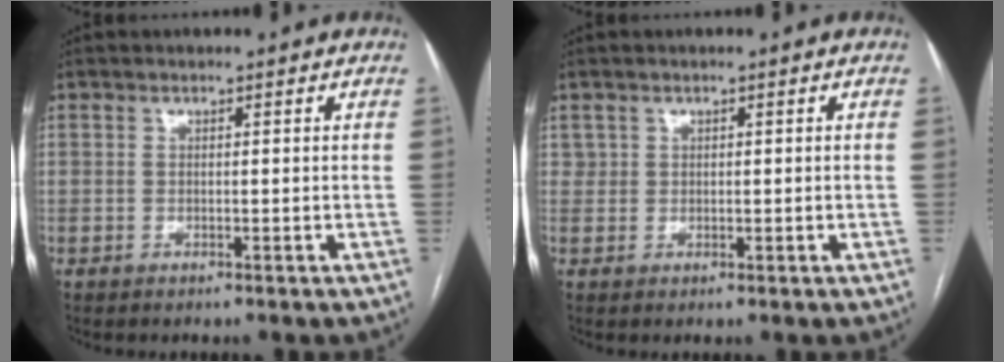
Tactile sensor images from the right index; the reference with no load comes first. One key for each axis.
{"total": 1.1, "fx": 0.5, "fy": 1.0, "fz": 0.1, "tx": 0.007, "ty": 0.004, "tz": 0.008}